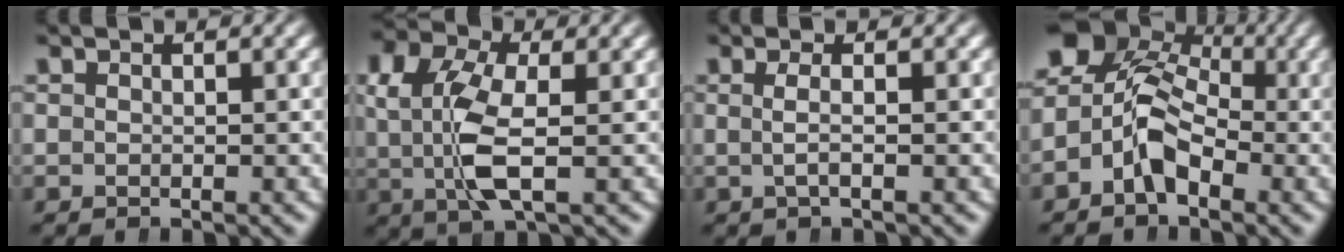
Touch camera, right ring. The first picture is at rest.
{"total": 6.1, "force": [0.6, 3.2, 5.1], "torque": [-0.118, -0.021, 0.019]}
{"total": 1.7, "force": [-0.3, -0.5, 1.6], "torque": [-0.031, -0.008, -0.002]}
{"total": 9.1, "force": [0.3, 7.5, 5.2], "torque": [-0.092, -0.019, -0.001]}